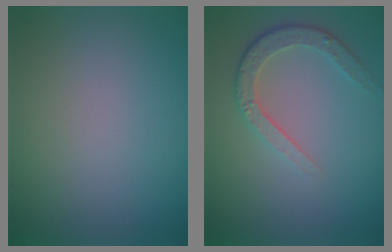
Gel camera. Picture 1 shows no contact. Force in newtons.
{"total": 3.4, "press": 2.7, "slide": 2.0}